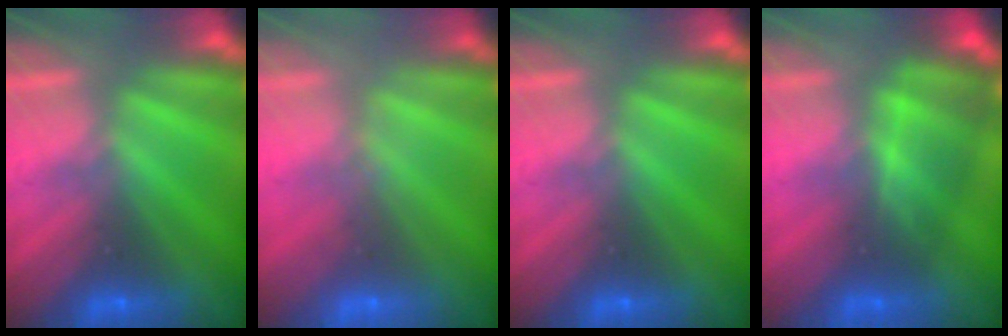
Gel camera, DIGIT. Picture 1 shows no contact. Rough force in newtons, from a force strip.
{"total": 1.6}
{"total": 0.0}
{"total": 4.6}